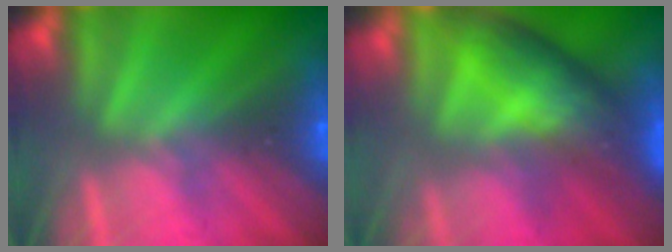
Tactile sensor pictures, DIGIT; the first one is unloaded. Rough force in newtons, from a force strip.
{"total": 8.9}